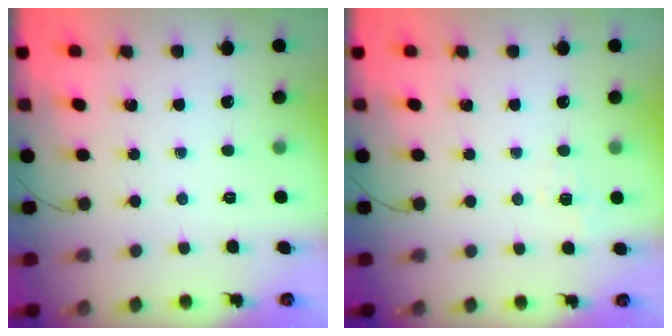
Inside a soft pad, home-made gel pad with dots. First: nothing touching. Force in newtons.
{"total": 2.6, "press": 2.1, "slide": 1.6}